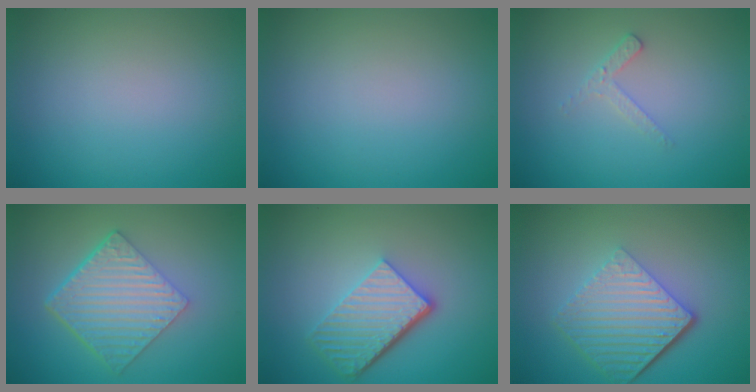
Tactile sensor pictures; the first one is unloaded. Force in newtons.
{"total": 0.0}
{"total": 1.6, "press": 1.5, "slide": 0.4}
{"total": 6.4, "press": 4.3, "slide": 4.8}
{"total": 5.7, "press": 3.9, "slide": 4.1}
{"total": 6.6, "press": 4.4, "slide": 4.9}